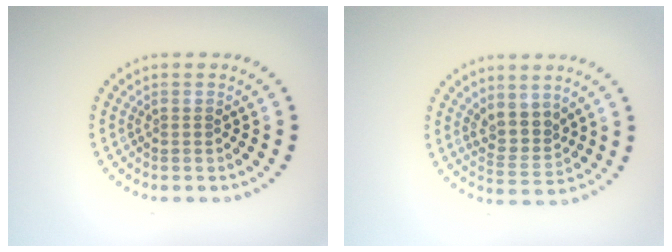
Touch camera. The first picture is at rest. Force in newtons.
{"total": 2.9, "press": 2.4, "slide": 1.6}